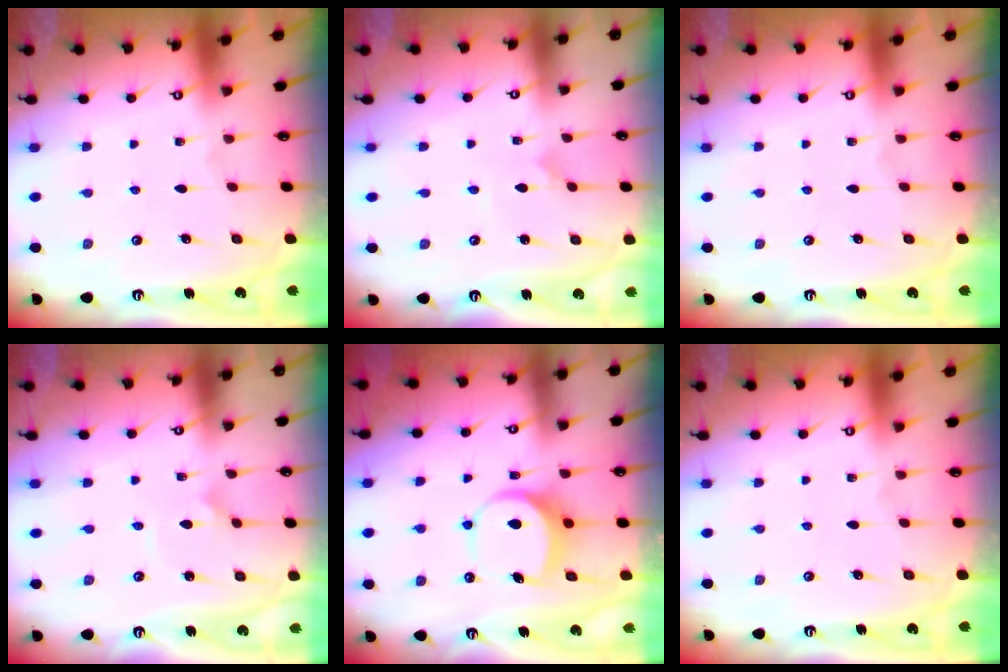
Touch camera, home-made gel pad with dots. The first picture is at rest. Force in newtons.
{"total": 1.9, "press": 1.9, "slide": 0.2}
{"total": 0.0}
{"total": 2.1, "press": 2.1, "slide": 0.0}
{"total": 6.7, "press": 6.7, "slide": 0.5}
{"total": 0.0}